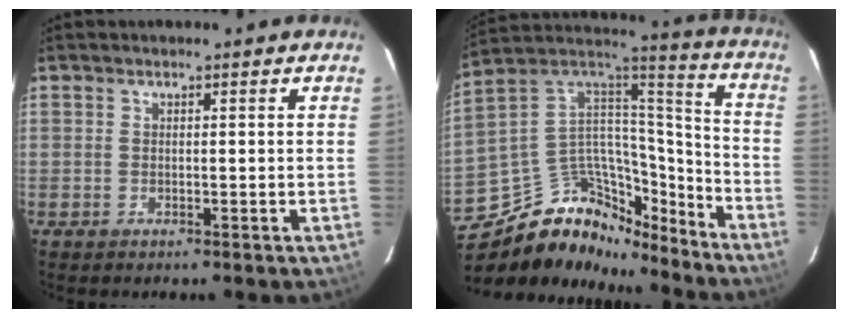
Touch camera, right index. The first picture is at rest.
{"total": 22.9, "force": [-16.7, 12.6, 9.3], "torque": [-0.199, 0.066, -0.255]}